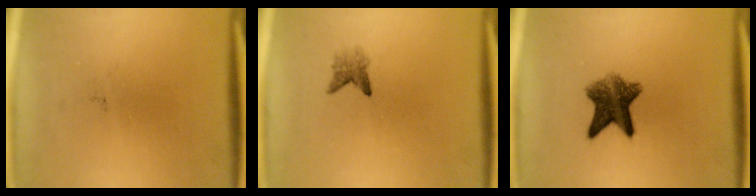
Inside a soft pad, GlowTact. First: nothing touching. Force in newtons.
{"total": 1.8}
{"total": 7.4}